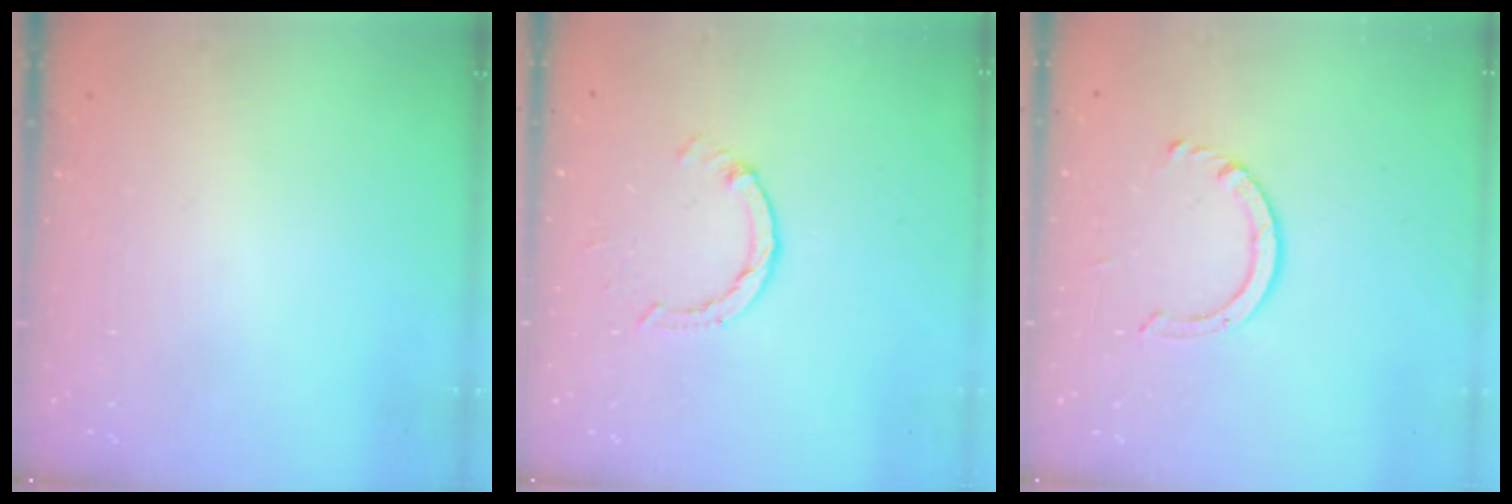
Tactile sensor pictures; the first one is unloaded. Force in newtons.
{"total": 1.4, "press": 1.4, "slide": 0.2}
{"total": 4.0, "press": 3.9, "slide": 0.5}